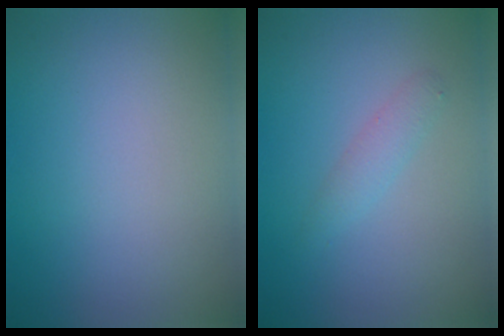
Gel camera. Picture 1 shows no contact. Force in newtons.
{"total": 1.4, "press": 1.4, "slide": 0.0}